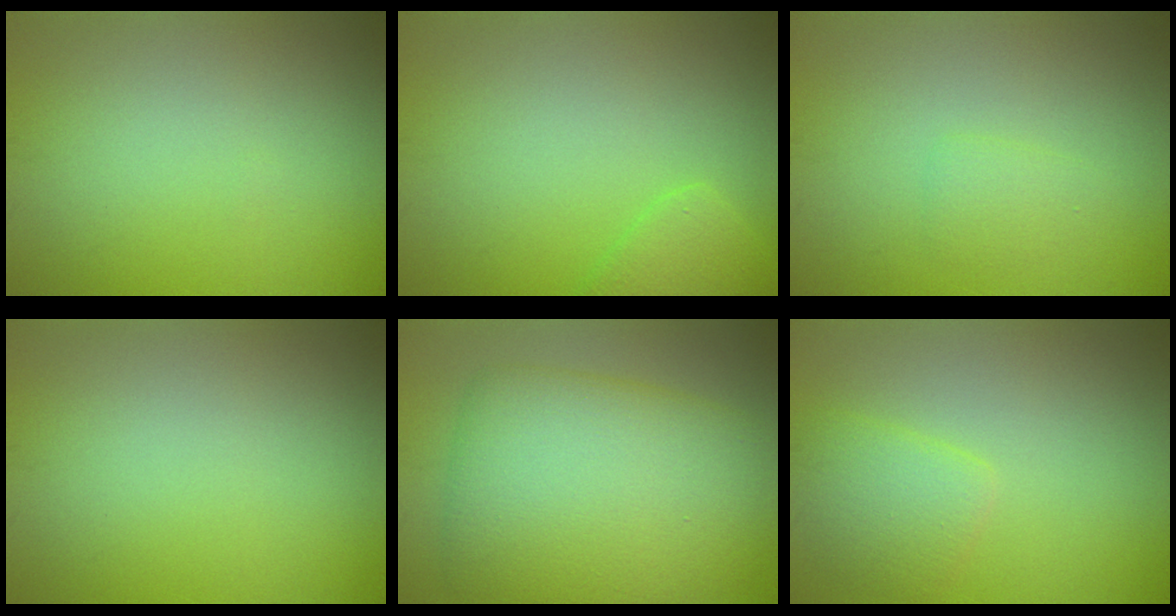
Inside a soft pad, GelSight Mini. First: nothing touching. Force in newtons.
{"total": 2.5, "press": 2.5, "slide": 0.2}
{"total": 1.2, "press": 1.2, "slide": 0.1}
{"total": 0.0}
{"total": 10.4, "press": 10.4, "slide": 0.2}
{"total": 2.6, "press": 2.6, "slide": 0.2}